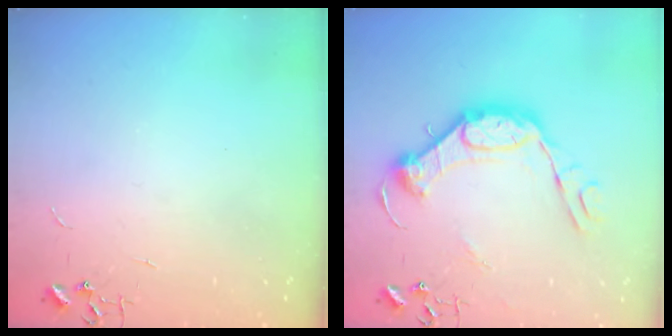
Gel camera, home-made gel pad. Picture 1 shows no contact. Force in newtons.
{"total": 15.0, "press": 14.9, "slide": 0.6}